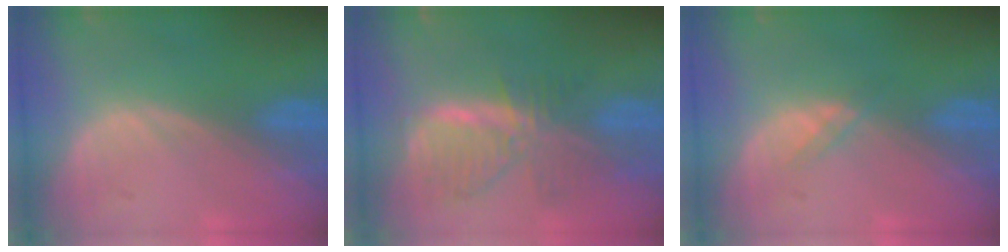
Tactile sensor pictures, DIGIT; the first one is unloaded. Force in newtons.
{"total": 7.7, "press": 6.9, "slide": 3.4}
{"total": 1.3, "press": 1.3, "slide": 0.2}